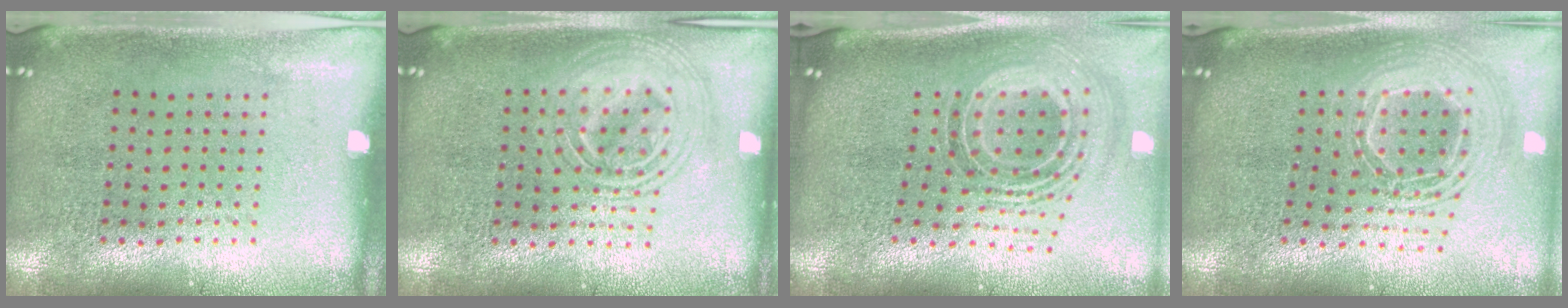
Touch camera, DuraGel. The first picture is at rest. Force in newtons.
{"total": 2.8, "press": 2.8, "slide": 0.4}
{"total": 1.9, "press": 1.4, "slide": 1.2}
{"total": 2.4, "press": 1.8, "slide": 1.6}